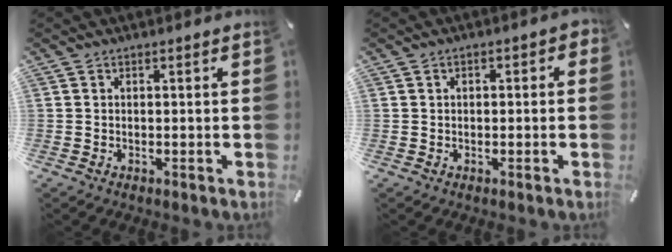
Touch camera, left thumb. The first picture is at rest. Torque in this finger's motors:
{"motor_torque": [0.51, -0.02, 0.16, 0.15, 0.00]}